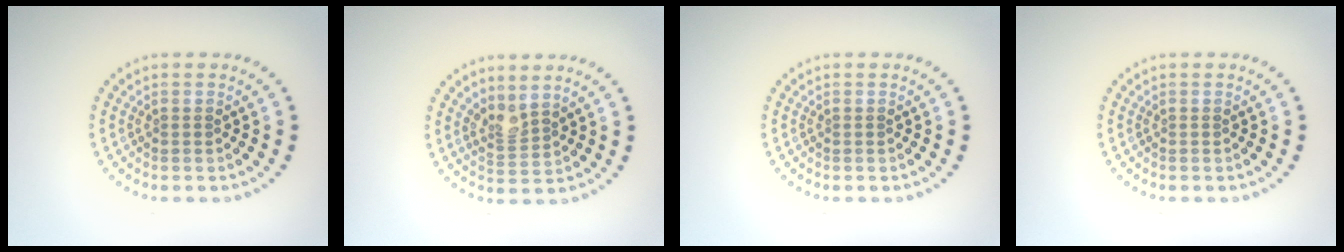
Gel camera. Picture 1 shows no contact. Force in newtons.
{"total": 2.1, "press": 1.5, "slide": 1.5}
{"total": 0.0}
{"total": 0.0}